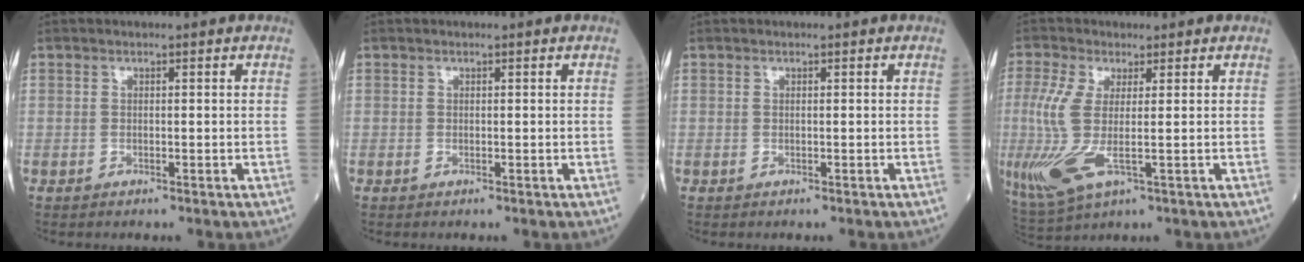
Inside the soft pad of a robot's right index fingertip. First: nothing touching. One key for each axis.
{"total": 0.0}
{"total": 0.0}
{"total": 8.7, "fx": -1.2, "fy": 2.0, "fz": 8.4, "tx": -0.210, "ty": -0.024, "tz": -0.020}